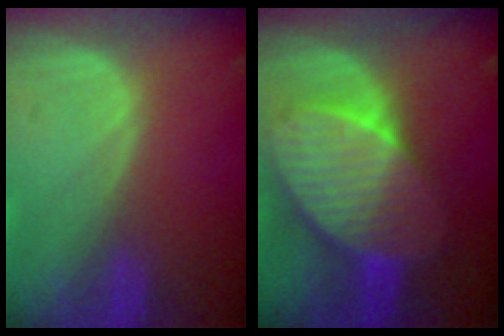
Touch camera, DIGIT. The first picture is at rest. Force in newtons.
{"total": 9.6, "press": 9.6, "slide": 0.4}